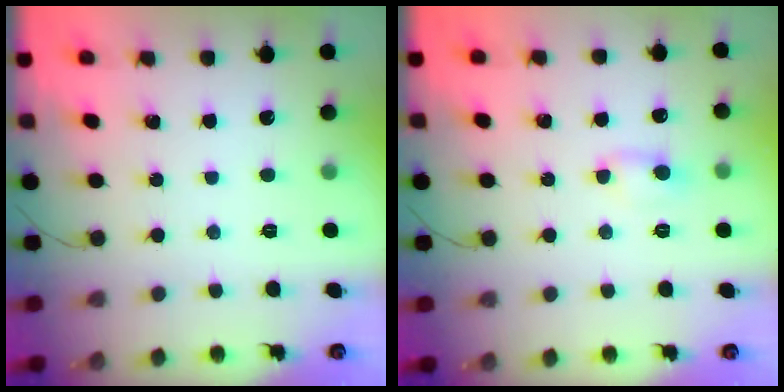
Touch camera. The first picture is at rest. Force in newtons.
{"total": 2.5, "press": 2.4, "slide": 0.8}